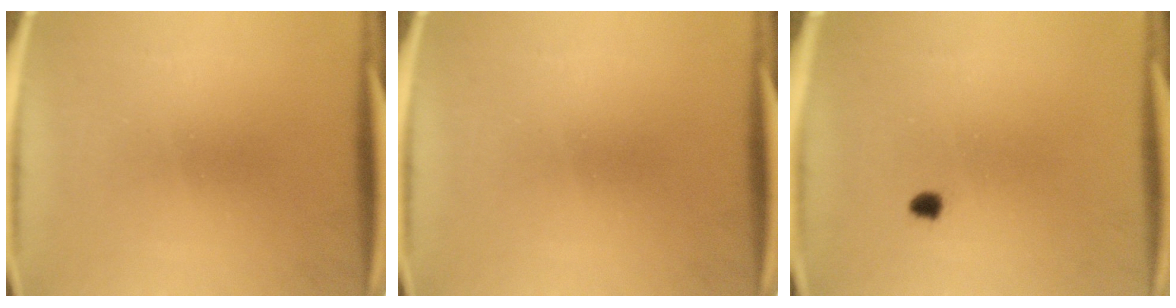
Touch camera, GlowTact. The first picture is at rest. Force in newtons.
{"total": 0.0}
{"total": 1.3}